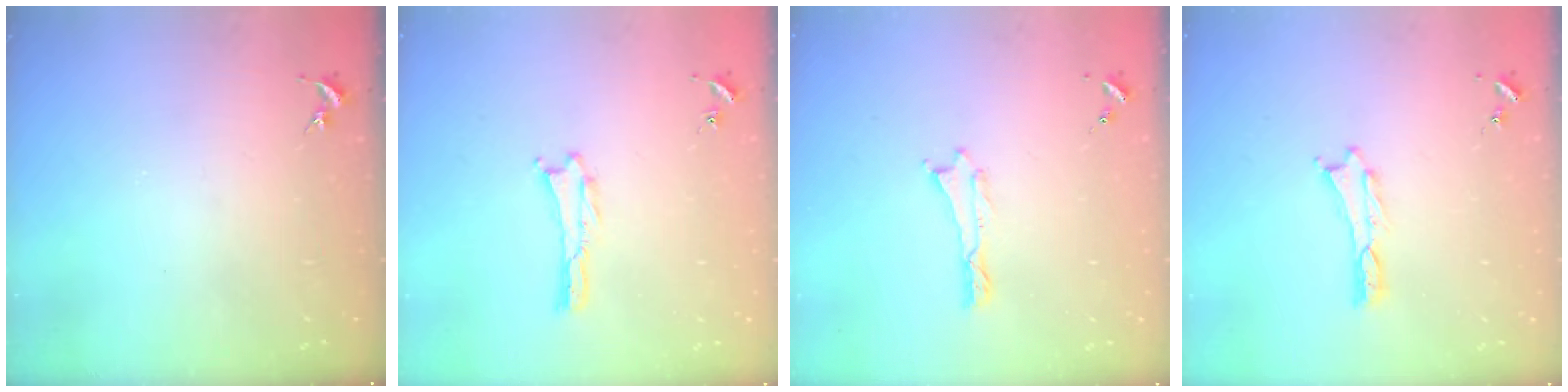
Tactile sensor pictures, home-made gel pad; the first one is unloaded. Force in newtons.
{"total": 0.0}
{"total": 0.0}
{"total": 0.0}